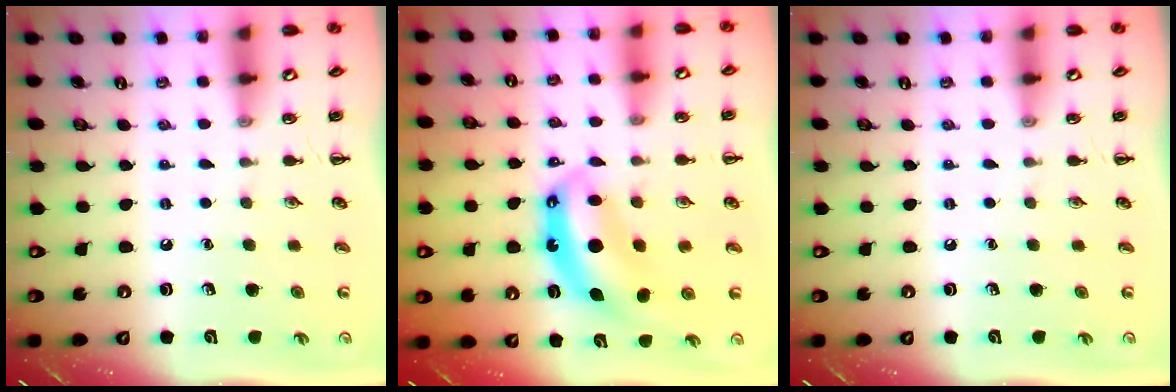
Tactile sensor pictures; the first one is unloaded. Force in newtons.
{"total": 8.1, "press": 7.9, "slide": 2.0}
{"total": 0.0}